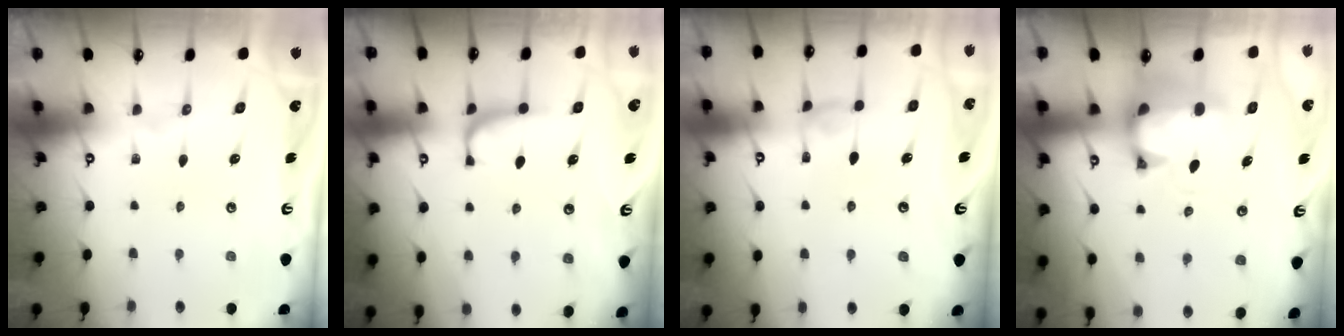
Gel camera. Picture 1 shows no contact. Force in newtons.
{"total": 0.8, "press": 0.6, "slide": 0.5}
{"total": 1.1, "press": 1.0, "slide": 0.5}
{"total": 1.7, "press": 1.2, "slide": 1.2}